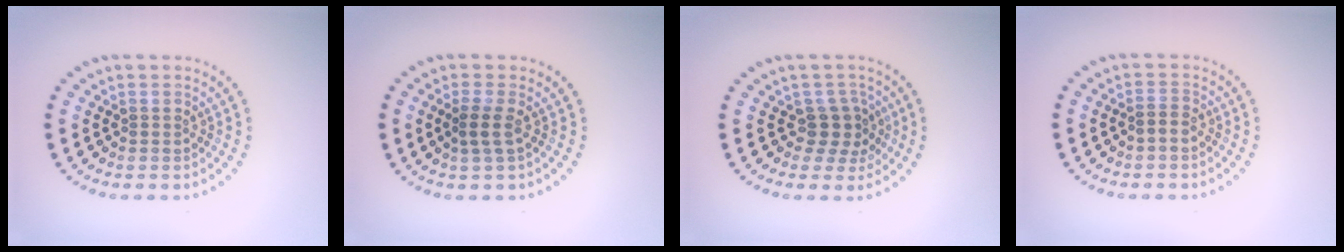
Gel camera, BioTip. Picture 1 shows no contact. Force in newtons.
{"total": 1.8, "press": 1.4, "slide": 1.1}
{"total": 2.7, "press": 2.1, "slide": 1.6}
{"total": 0.8, "press": 0.8, "slide": 0.3}